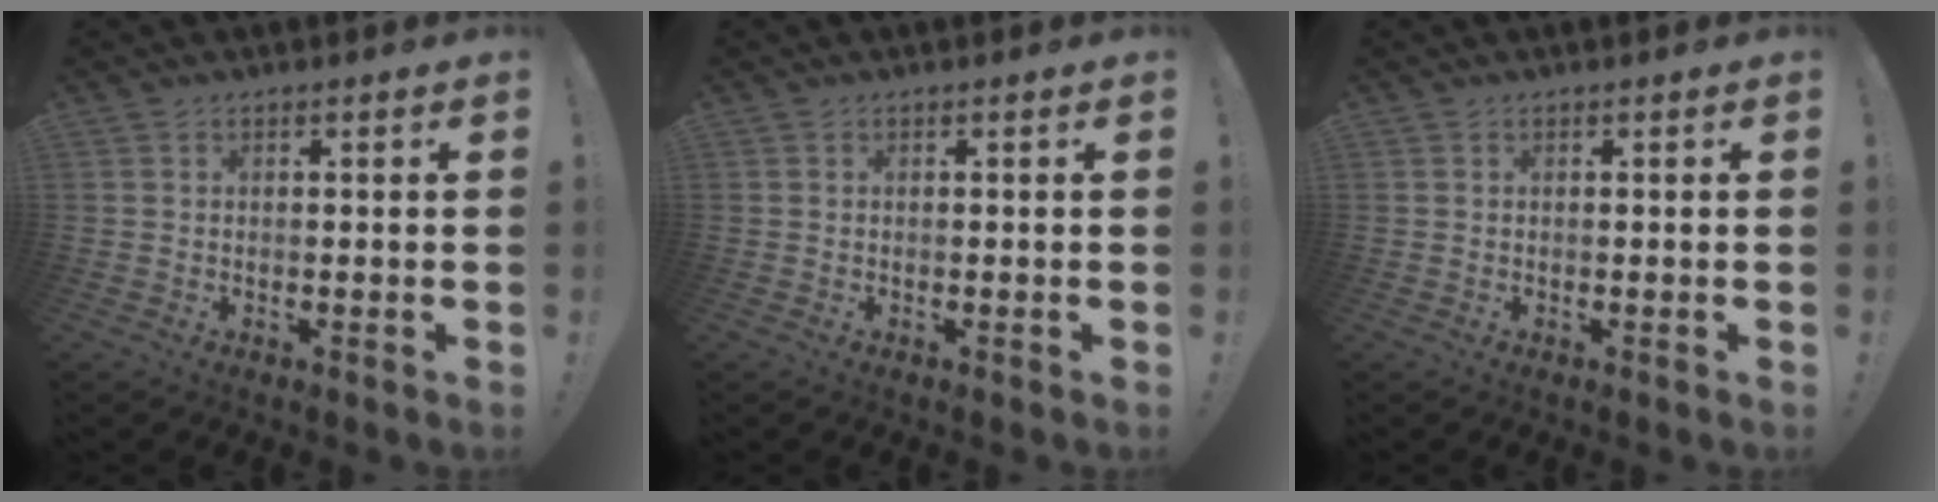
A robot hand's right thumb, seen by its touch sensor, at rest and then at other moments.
{"total": 0.0}
{"total": 0.0}